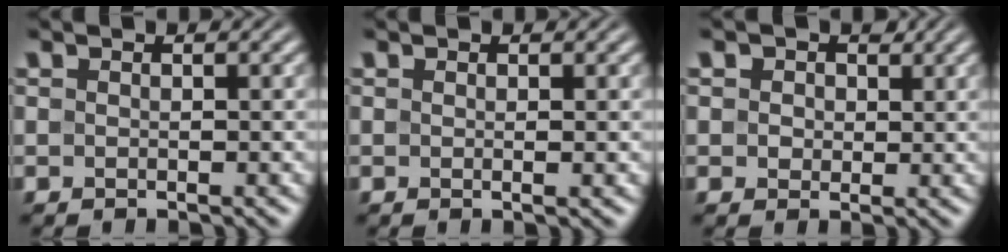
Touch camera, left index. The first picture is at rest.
{"total": 0.7, "force": [0.1, 0.2, 0.7], "torque": [-0.009, 0.001, -0.001]}
{"total": 3.0, "force": [1.4, 2.3, 1.3], "torque": [-0.028, 0.003, 0.014]}